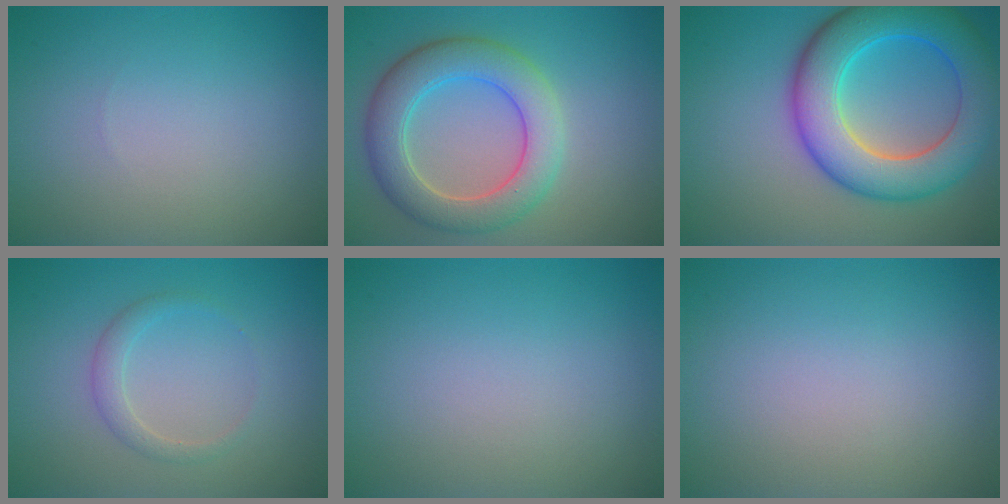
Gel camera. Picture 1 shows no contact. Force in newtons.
{"total": 6.3, "press": 6.3, "slide": 0.5}
{"total": 9.5, "press": 9.5, "slide": 0.2}
{"total": 1.6, "press": 1.6, "slide": 0.1}
{"total": 0.0}
{"total": 0.0}